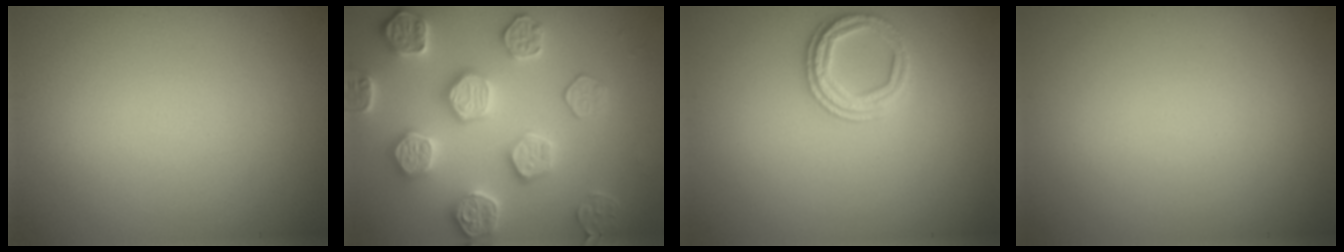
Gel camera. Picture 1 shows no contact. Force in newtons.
{"total": 5.8, "press": 5.6, "slide": 1.3}
{"total": 2.4, "press": 2.4, "slide": 0.2}
{"total": 0.0}